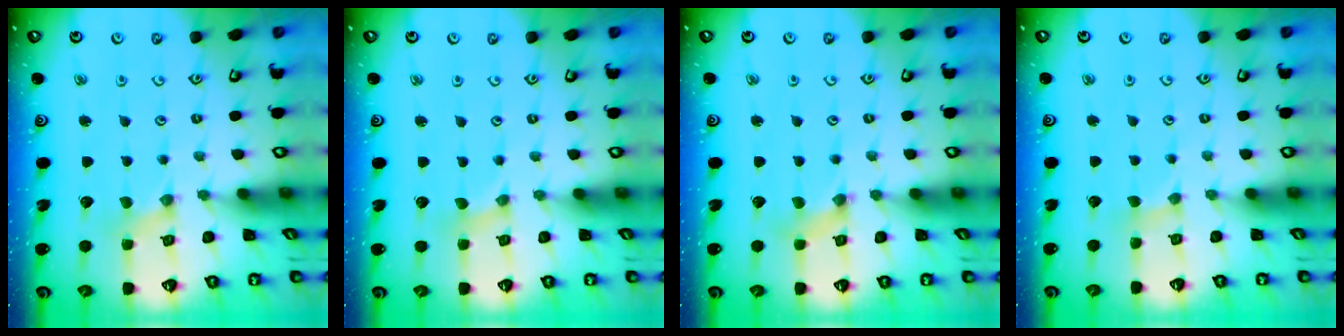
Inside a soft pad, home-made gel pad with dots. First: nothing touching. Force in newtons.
{"total": 0.0}
{"total": 0.8, "press": 0.7, "slide": 0.3}
{"total": 1.3, "press": 1.2, "slide": 0.3}